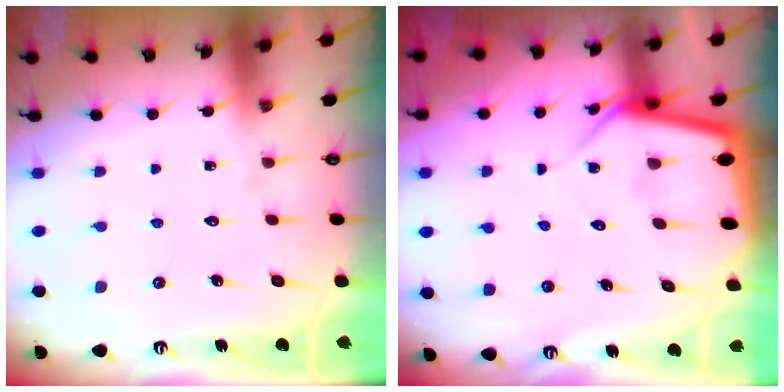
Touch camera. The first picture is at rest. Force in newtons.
{"total": 6.6, "press": 6.5, "slide": 0.6}